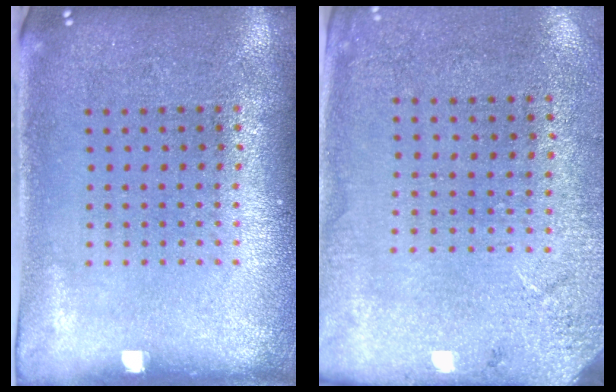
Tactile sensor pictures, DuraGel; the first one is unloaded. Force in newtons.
{"total": 2.6, "press": 2.3, "slide": 1.2}